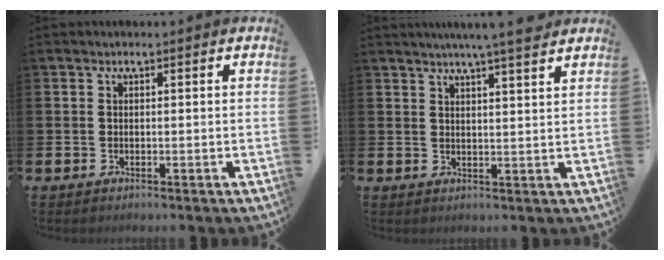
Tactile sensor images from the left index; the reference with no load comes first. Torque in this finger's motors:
{"motor_torque": [0.95, -1.19, 0.35, 0.19]}